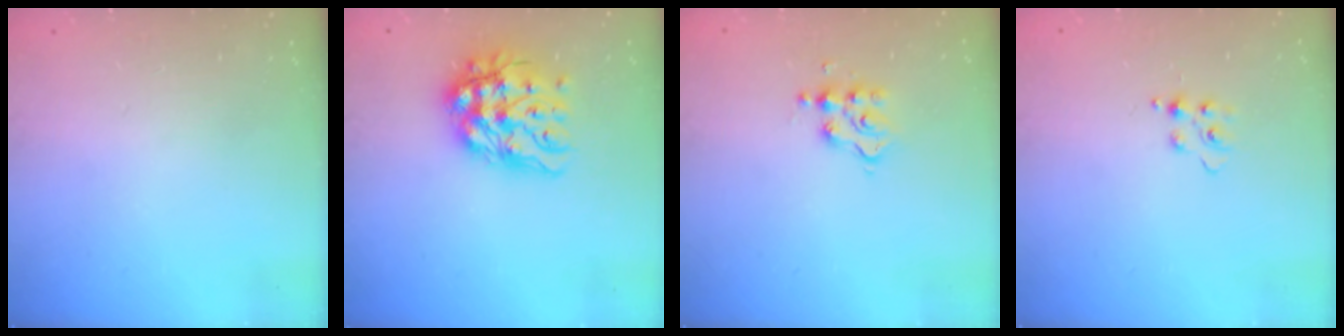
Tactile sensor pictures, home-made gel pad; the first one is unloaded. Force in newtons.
{"total": 14.3, "press": 14.2, "slide": 1.5}
{"total": 4.1, "press": 4.1, "slide": 0.1}
{"total": 5.2, "press": 5.2, "slide": 0.5}